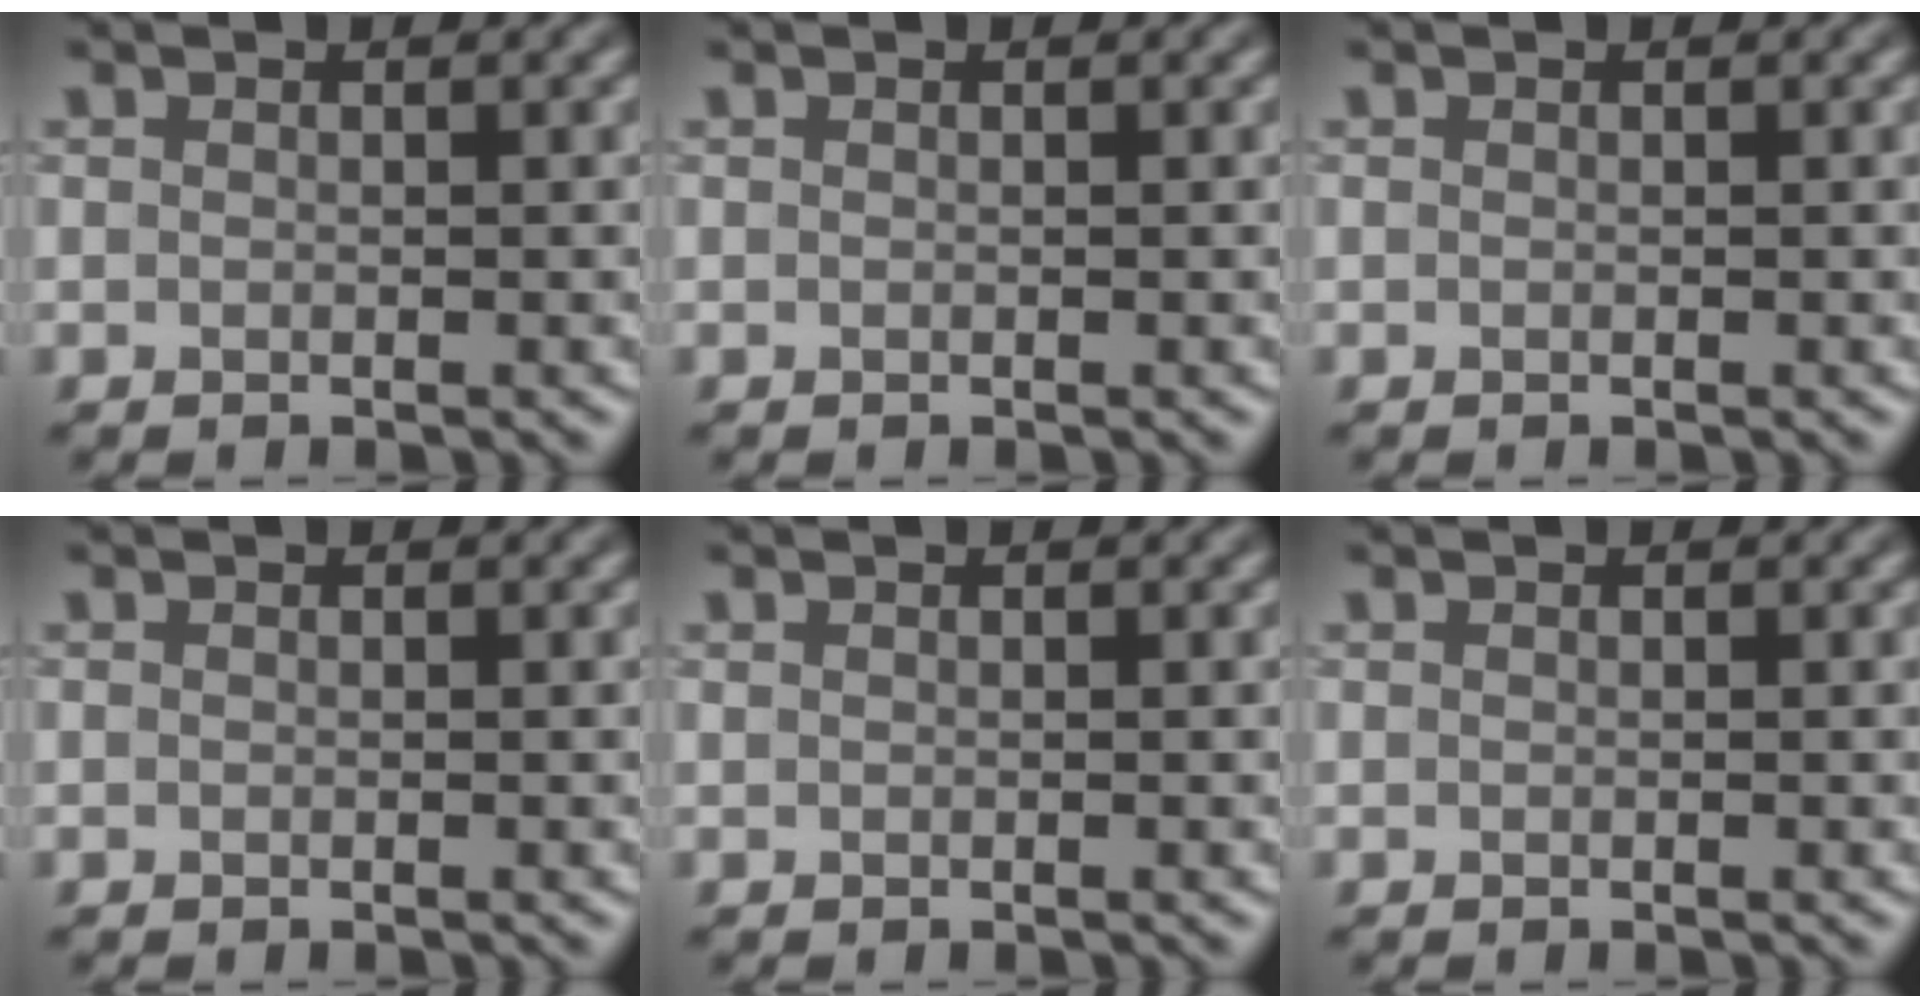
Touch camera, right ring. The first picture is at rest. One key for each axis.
{"total": 0.0}
{"total": 0.0}
{"total": 0.0}
{"total": 0.0}
{"total": 0.0}